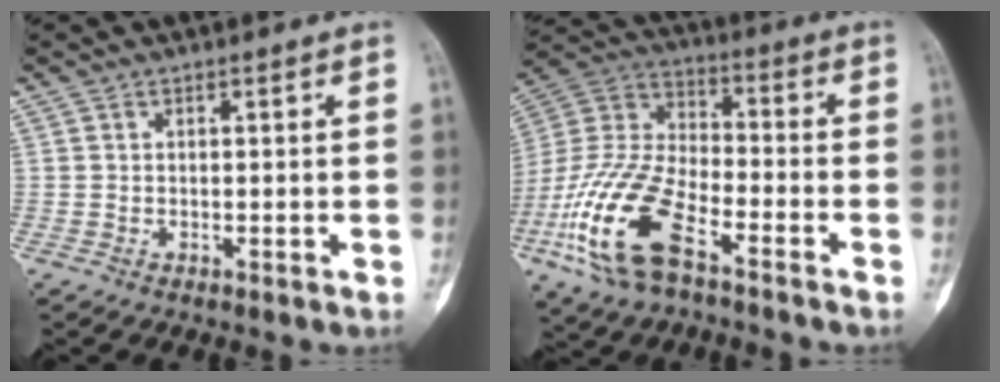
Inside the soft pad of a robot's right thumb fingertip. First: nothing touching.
{"total": 19.0, "force": [-9.1, 8.3, 14.5], "torque": [-0.307, 0.035, -0.180]}